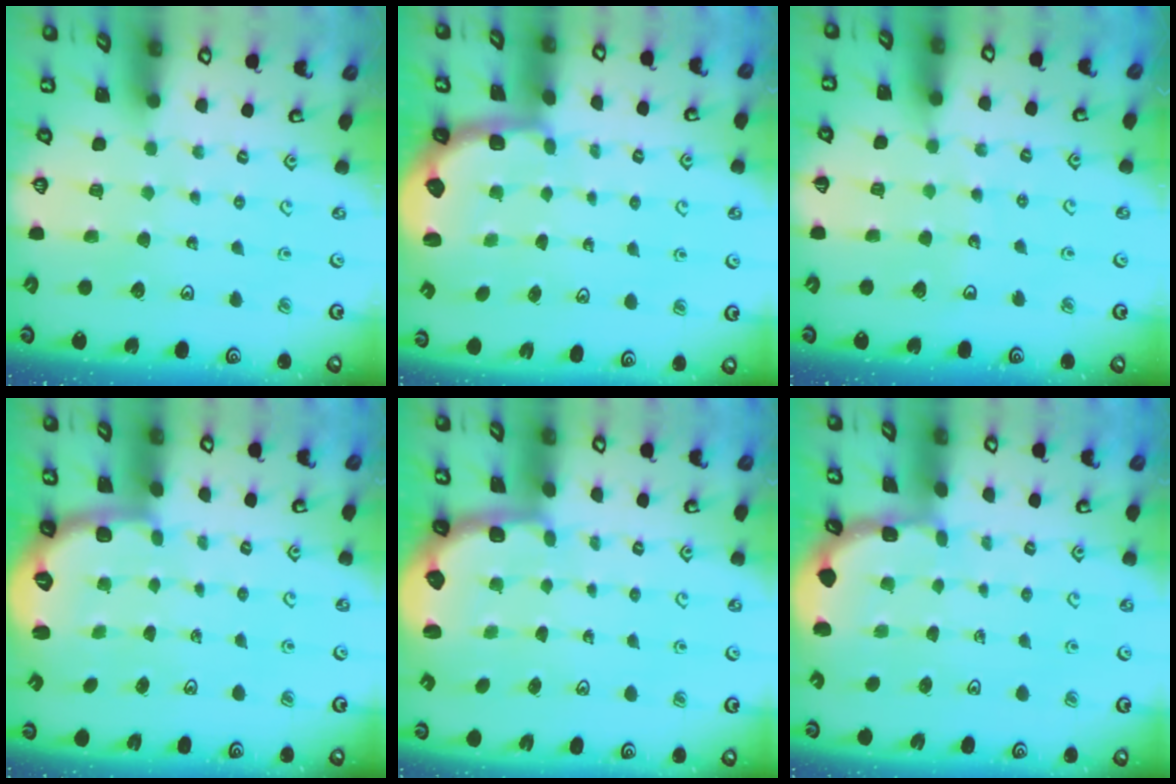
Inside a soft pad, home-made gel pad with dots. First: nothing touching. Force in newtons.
{"total": 2.9, "press": 1.8, "slide": 2.2}
{"total": 3.3, "press": 3.3, "slide": 0.3}
{"total": 2.6, "press": 1.6, "slide": 2.1}
{"total": 2.9, "press": 1.8, "slide": 2.2}
{"total": 2.0, "press": 2.0, "slide": 0.3}